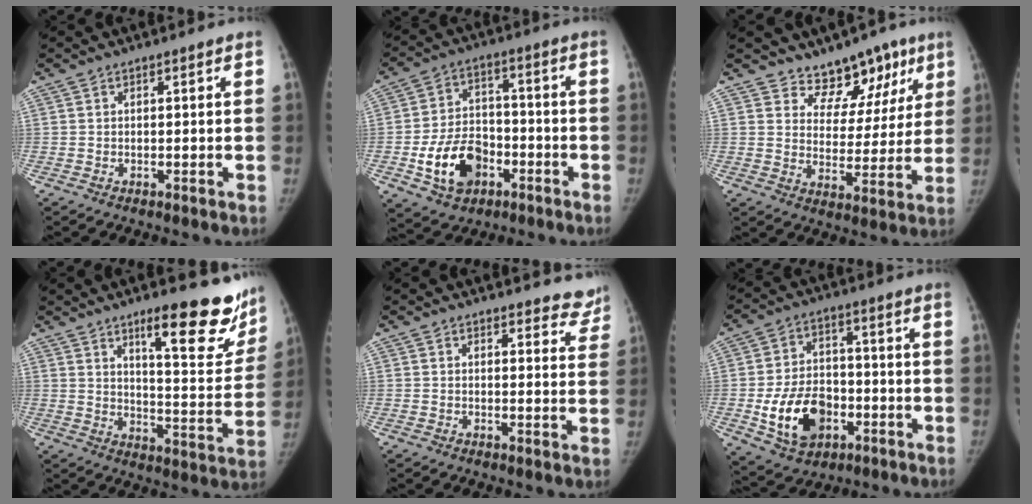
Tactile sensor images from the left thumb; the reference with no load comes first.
{"total": 12.9, "force": [-4.9, 9.1, 7.7], "torque": [-0.111, 0.029, -0.081]}
{"total": 11.1, "force": [8.2, 6.8, 3.0], "torque": [0.013, -0.047, 0.117]}
{"total": 18.3, "force": [12.1, 4.7, 12.9], "torque": [-0.120, -0.087, 0.174]}
{"total": 7.7, "force": [7.2, 2.6, 0.6], "torque": [0.045, -0.038, 0.056]}
{"total": 13.7, "force": [-4.0, 9.7, 8.8], "torque": [-0.129, 0.017, -0.059]}